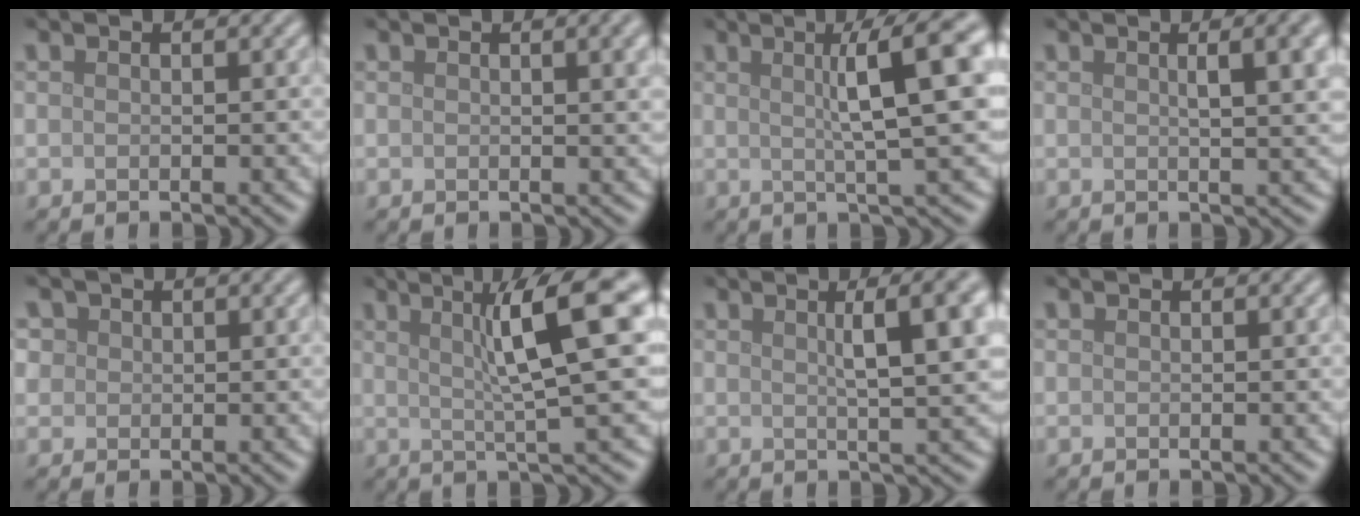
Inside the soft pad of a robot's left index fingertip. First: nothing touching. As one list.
[{"total": 3.1, "force": [1.0, 1.0, 2.7], "torque": [-0.024, 0.007, 0.012]}, {"total": 8.5, "force": [2.2, 1.4, 8.1], "torque": [-0.098, 0.022, 0.030]}, {"total": 6.2, "force": [1.8, 2.3, 5.5], "torque": [-0.037, 0.017, 0.017]}, {"total": 2.0, "force": [1.0, 1.7, 0.6], "torque": [-0.019, 0.005, 0.018]}, {"total": 8.5, "force": [2.4, 1.2, 8.1], "torque": [-0.106, 0.019, 0.036]}, {"total": 7.7, "force": [2.3, 2.0, 7.0], "torque": [-0.068, 0.019, 0.030]}, {"total": 0.0}]